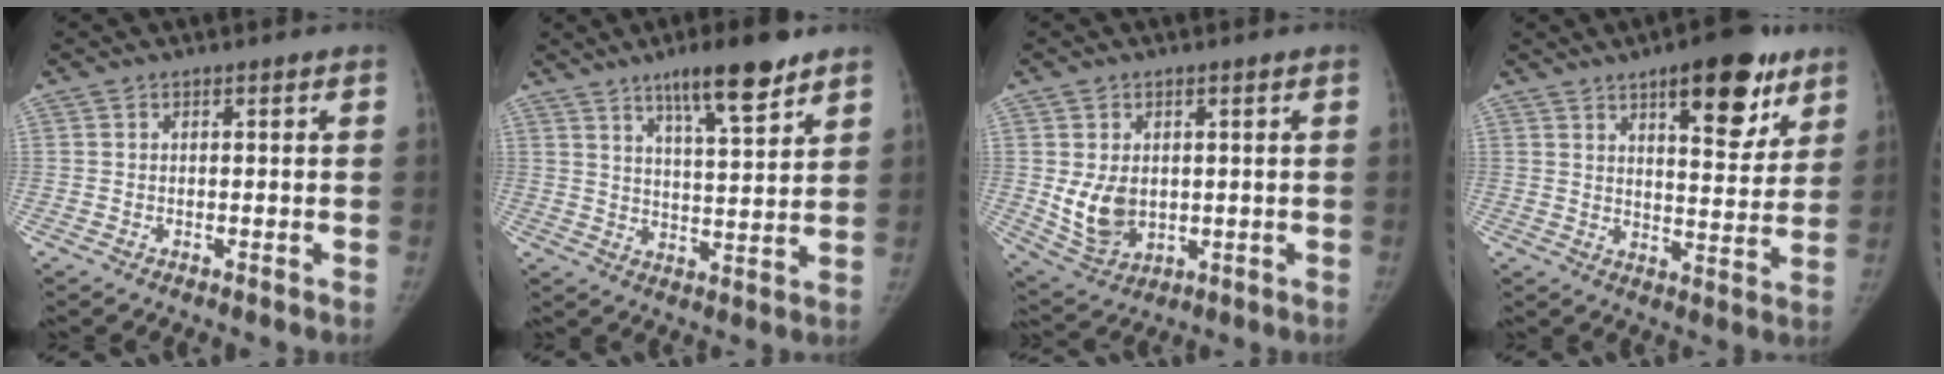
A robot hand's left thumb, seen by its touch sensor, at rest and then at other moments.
{"total": 10.7, "force": [7.2, 2.0, 7.7], "torque": [-0.107, -0.040, 0.114]}
{"total": 8.5, "force": [0.2, 6.4, 5.7], "torque": [-0.082, -0.016, 0.023]}
{"total": 15.3, "force": [8.8, 5.9, 11.1], "torque": [-0.105, -0.040, 0.125]}